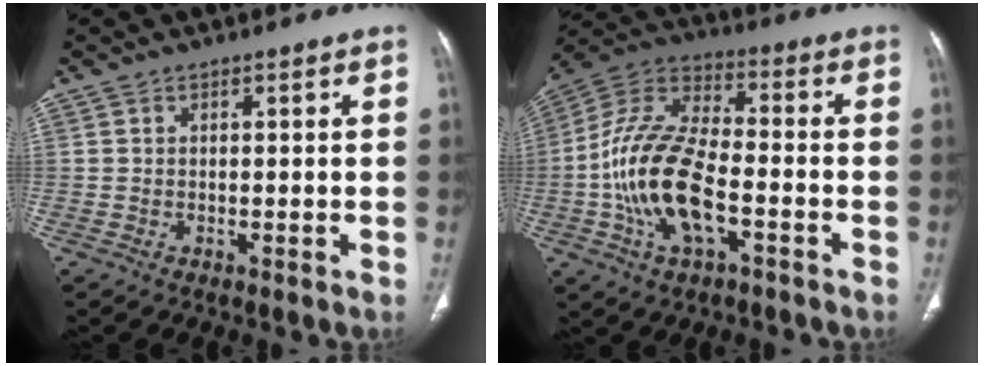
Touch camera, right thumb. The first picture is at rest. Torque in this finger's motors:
{"motor_torque": [-0.28, 1.55, 2.15, -0.63, 0.25]}